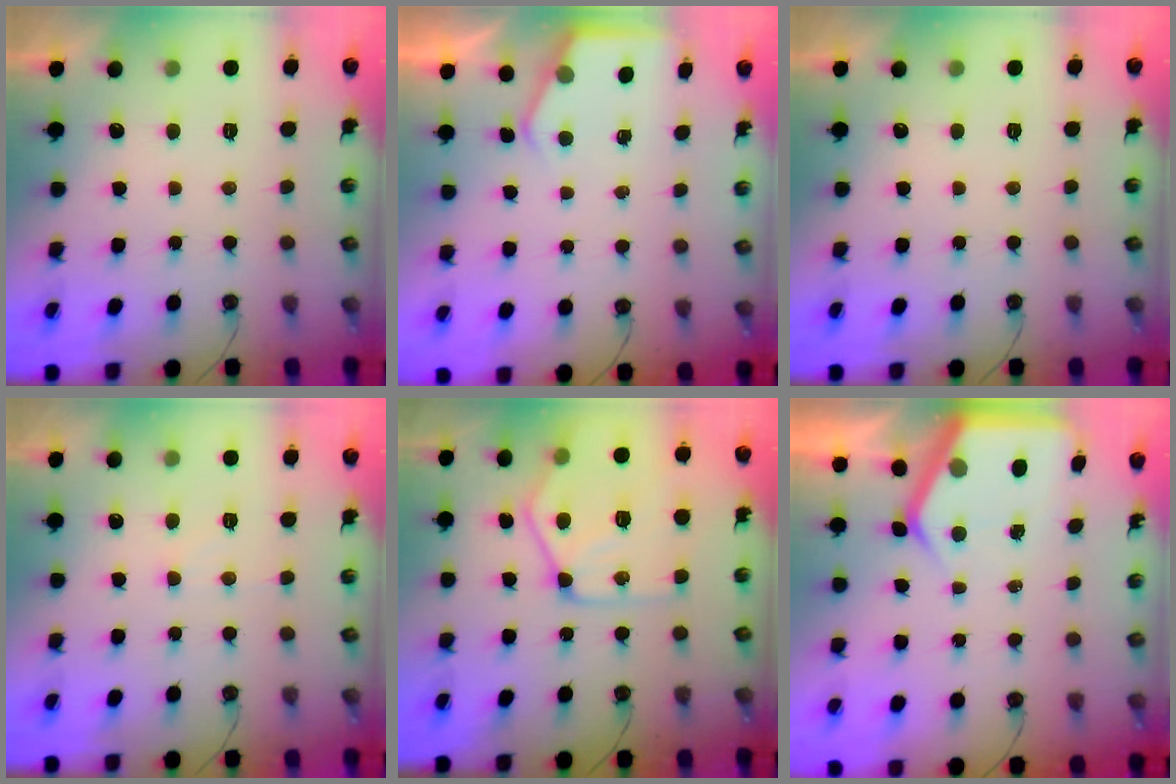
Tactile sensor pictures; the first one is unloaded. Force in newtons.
{"total": 2.9, "press": 2.9, "slide": 0.5}
{"total": 0.0}
{"total": 5.5, "press": 5.4, "slide": 0.7}
{"total": 15.4, "press": 15.4, "slide": 1.1}
{"total": 5.9, "press": 5.9, "slide": 0.5}